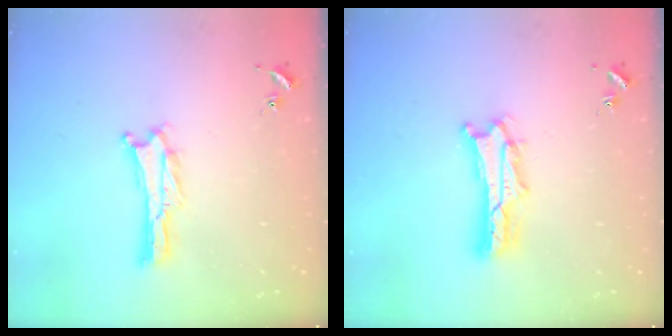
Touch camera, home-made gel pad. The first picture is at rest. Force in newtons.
{"total": 5.0, "press": 5.0, "slide": 0.6}